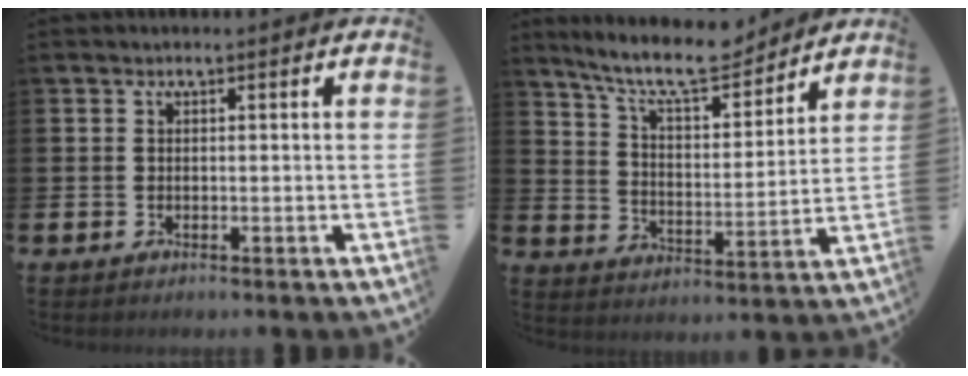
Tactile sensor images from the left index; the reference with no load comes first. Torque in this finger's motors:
{"motor_torque": [1.24, -0.90, 0.61, 0.19]}